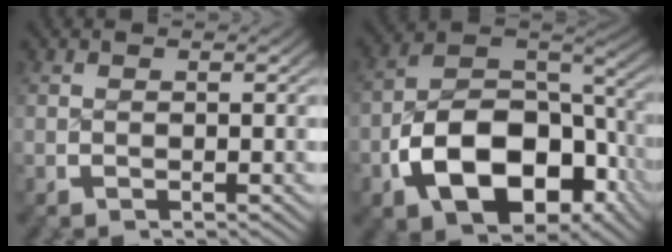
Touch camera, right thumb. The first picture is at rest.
{"total": 13.8, "force": [-4.2, 8.8, 9.8], "torque": [-0.204, -0.036, -0.047]}